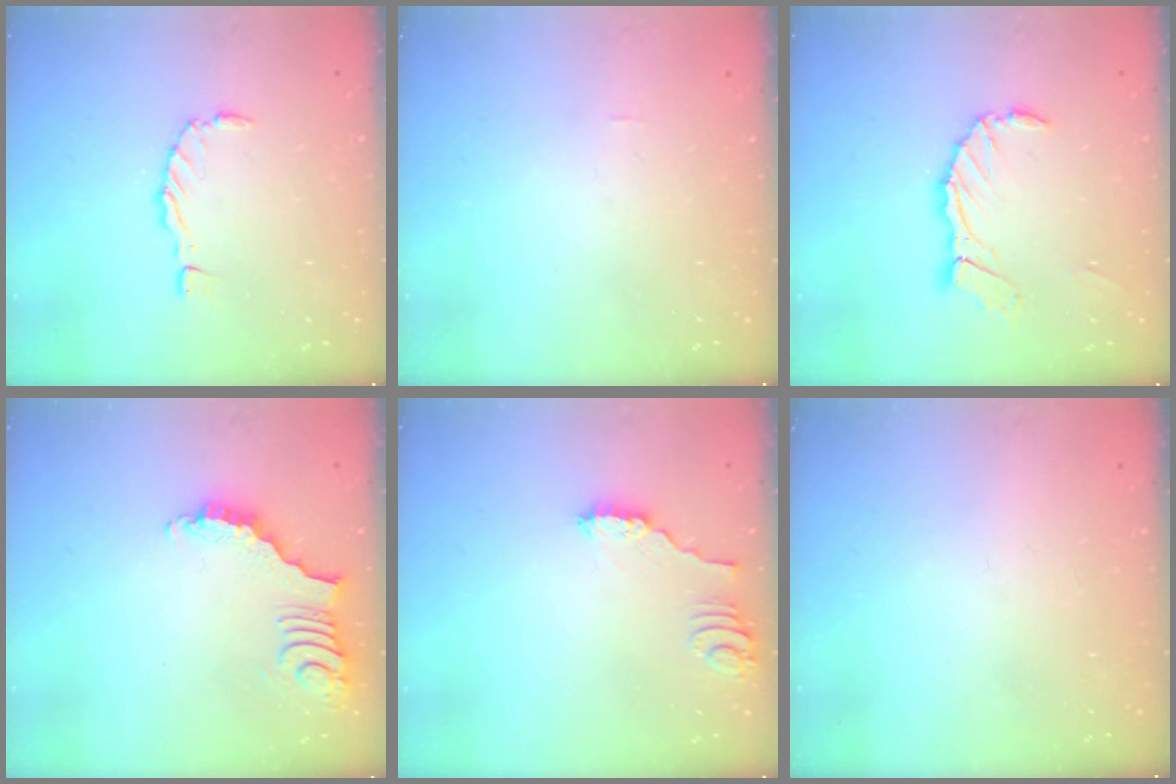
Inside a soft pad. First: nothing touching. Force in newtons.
{"total": 0.0}
{"total": 10.9, "press": 10.8, "slide": 1.3}
{"total": 3.7, "press": 3.6, "slide": 0.7}
{"total": 2.3, "press": 2.3, "slide": 0.2}
{"total": 0.0}